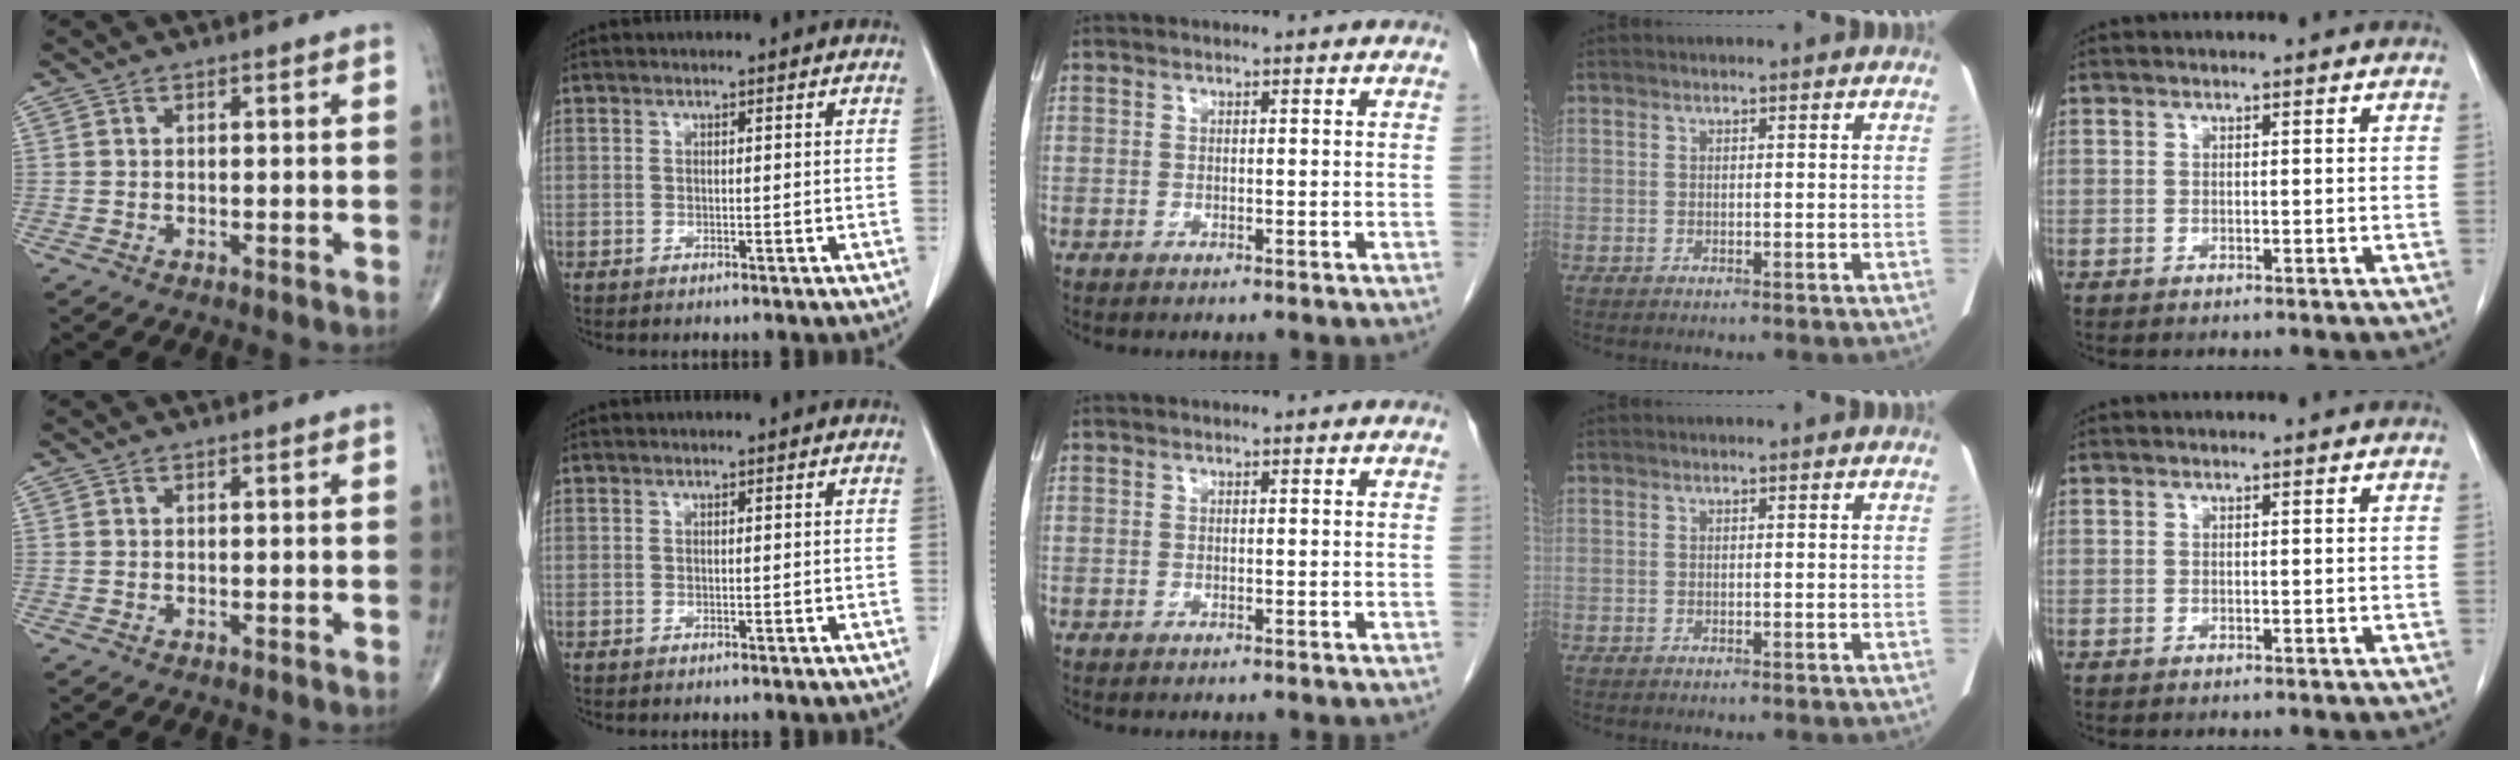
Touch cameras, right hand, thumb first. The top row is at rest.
{}